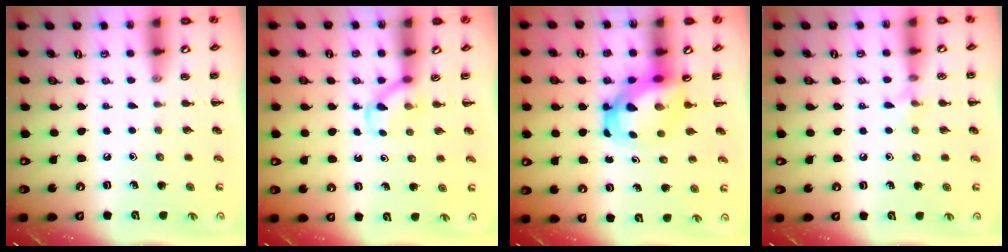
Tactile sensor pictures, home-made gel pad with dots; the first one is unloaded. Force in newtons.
{"total": 3.1, "press": 2.9, "slide": 1.3}
{"total": 5.6, "press": 5.4, "slide": 1.4}
{"total": 5.1, "press": 4.9, "slide": 1.3}